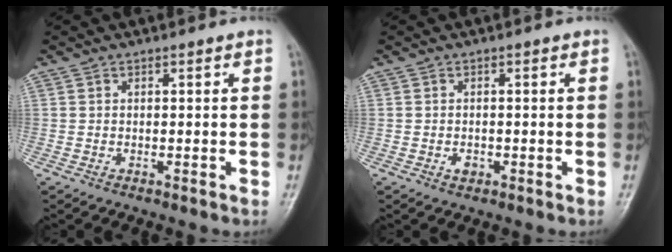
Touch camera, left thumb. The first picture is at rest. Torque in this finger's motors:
{"motor_torque": [0.01, 0.10, 0.21, 0.03, 0.00]}